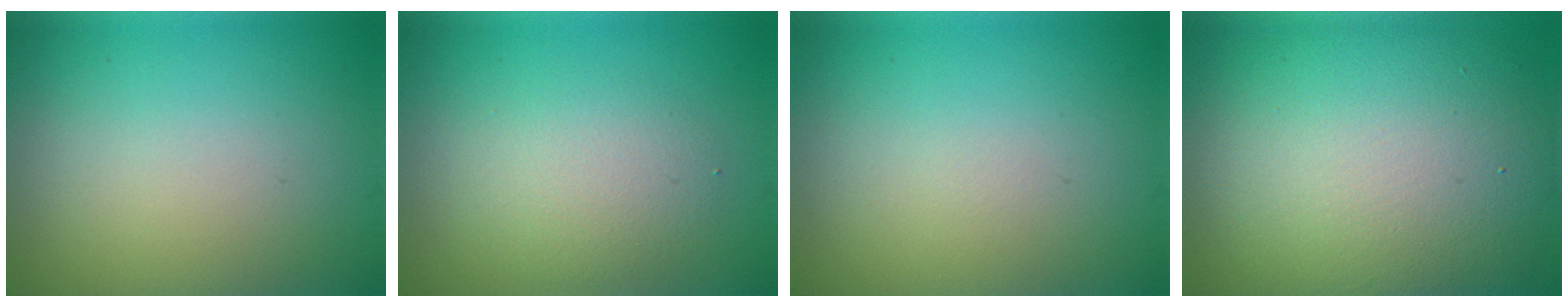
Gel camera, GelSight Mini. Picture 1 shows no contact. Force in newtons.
{"total": 2.9, "press": 2.9, "slide": 0.2}
{"total": 0.0}
{"total": 14.6, "press": 14.6, "slide": 0.7}